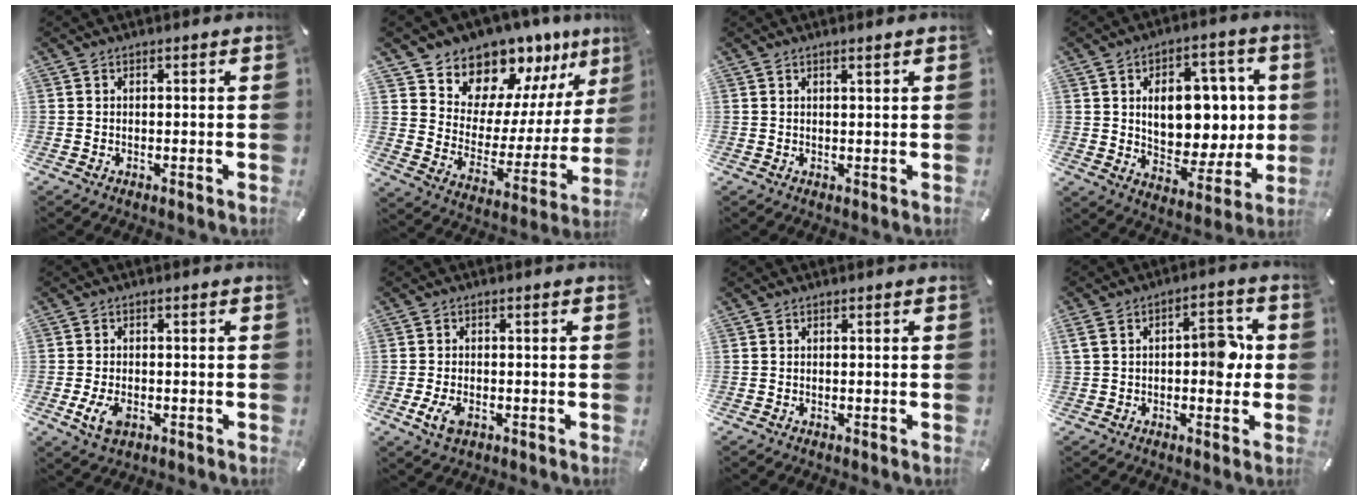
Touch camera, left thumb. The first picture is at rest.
{"total": 12.8, "force": [11.8, 5.1, -0.7], "torque": [-0.001, -0.149, 0.208]}
{"total": 1.2, "force": [1.0, 0.0, 0.7], "torque": [-0.014, -0.002, 0.017]}
{"total": 14.2, "force": [2.6, 10.2, 9.6], "torque": [-0.125, -0.007, 0.052]}
{"total": 4.3, "force": [-1.2, 2.7, 3.1], "torque": [-0.080, -0.005, -0.026]}
{"total": 3.9, "force": [-1.3, 2.3, 2.8], "torque": [-0.074, -0.004, -0.028]}
{"total": 0.0}
{"total": 9.4, "force": [0.7, 5.2, 7.8], "torque": [-0.099, 0.004, 0.008]}